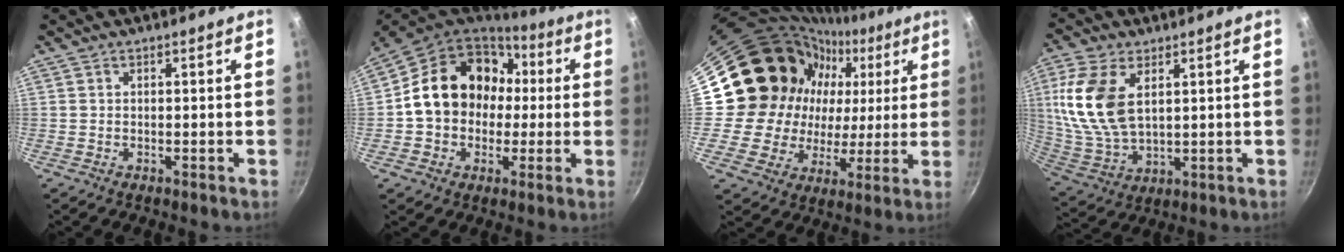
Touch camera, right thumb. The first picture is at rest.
{"total": 18.7, "force": [1.7, 15.3, 10.5], "torque": [-0.147, 0.048, 0.027]}
{"total": 23.5, "force": [5.6, 19.5, 11.8], "torque": [-0.167, 0.023, 0.097]}
{"total": 15.2, "force": [4.3, 8.6, 11.8], "torque": [-0.240, -0.017, 0.094]}